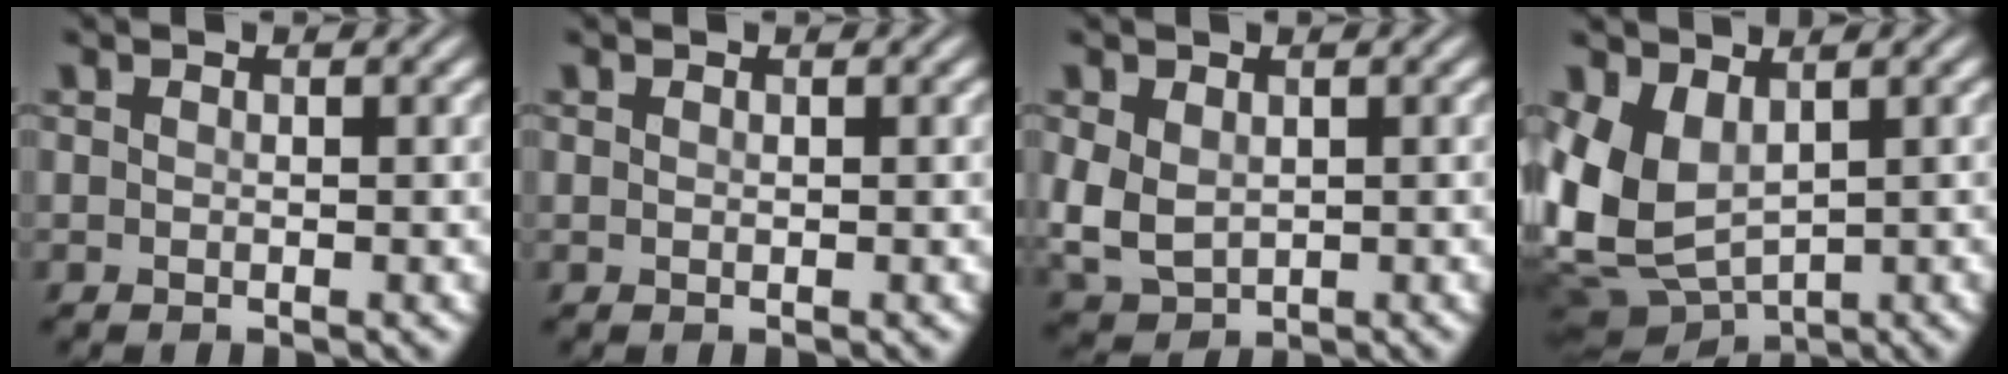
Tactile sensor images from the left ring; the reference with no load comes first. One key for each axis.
{"total": 0.0}
{"total": 3.8, "fx": 0.3, "fy": 2.9, "fz": 2.5, "tx": -0.068, "ty": -0.005, "tz": 0.011}
{"total": 6.0, "fx": 1.1, "fy": 4.0, "fz": 4.3, "tx": -0.102, "ty": -0.011, "tz": 0.024}